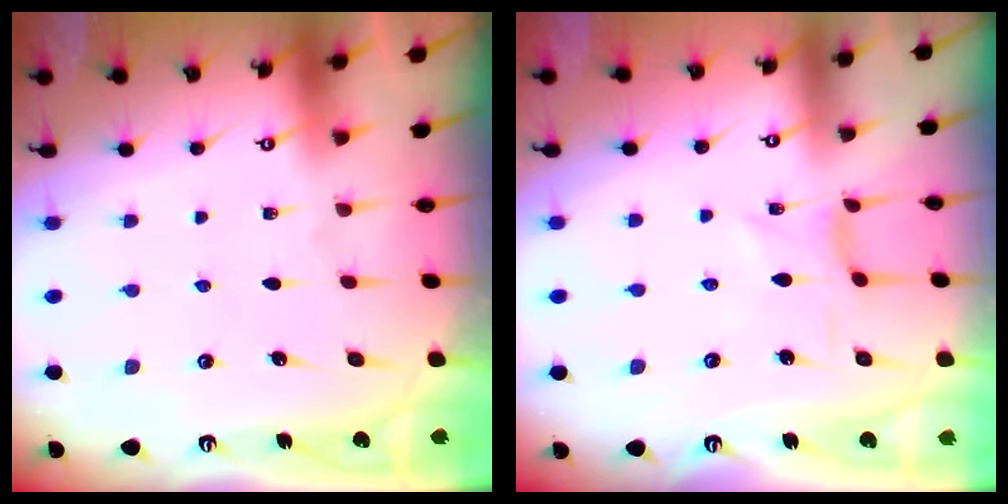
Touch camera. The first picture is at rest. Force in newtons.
{"total": 0.0}